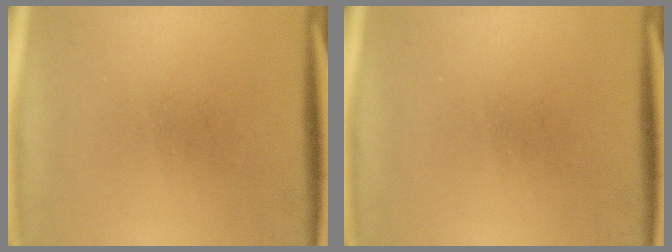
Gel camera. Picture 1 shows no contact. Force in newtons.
{"total": 0.0}